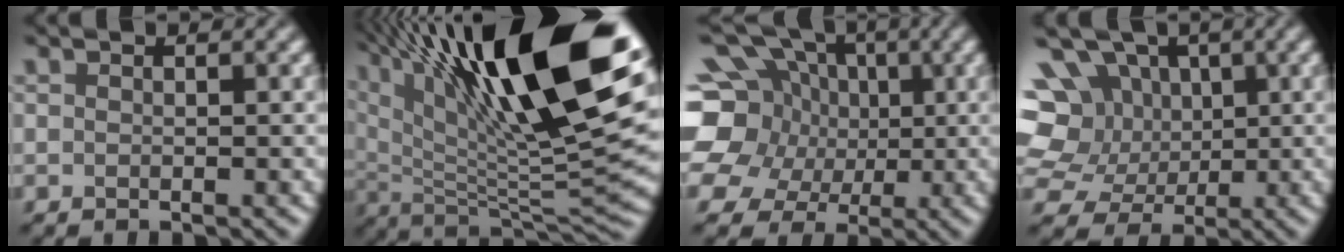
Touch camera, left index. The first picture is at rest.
{"total": 20.0, "force": [9.6, 5.9, 16.5], "torque": [-0.262, 0.026, 0.165]}
{"total": 14.2, "force": [1.8, 12.4, 6.5], "torque": [-0.172, 0.031, 0.005]}
{"total": 13.1, "force": [3.2, 10.6, 6.9], "torque": [-0.129, 0.038, 0.020]}